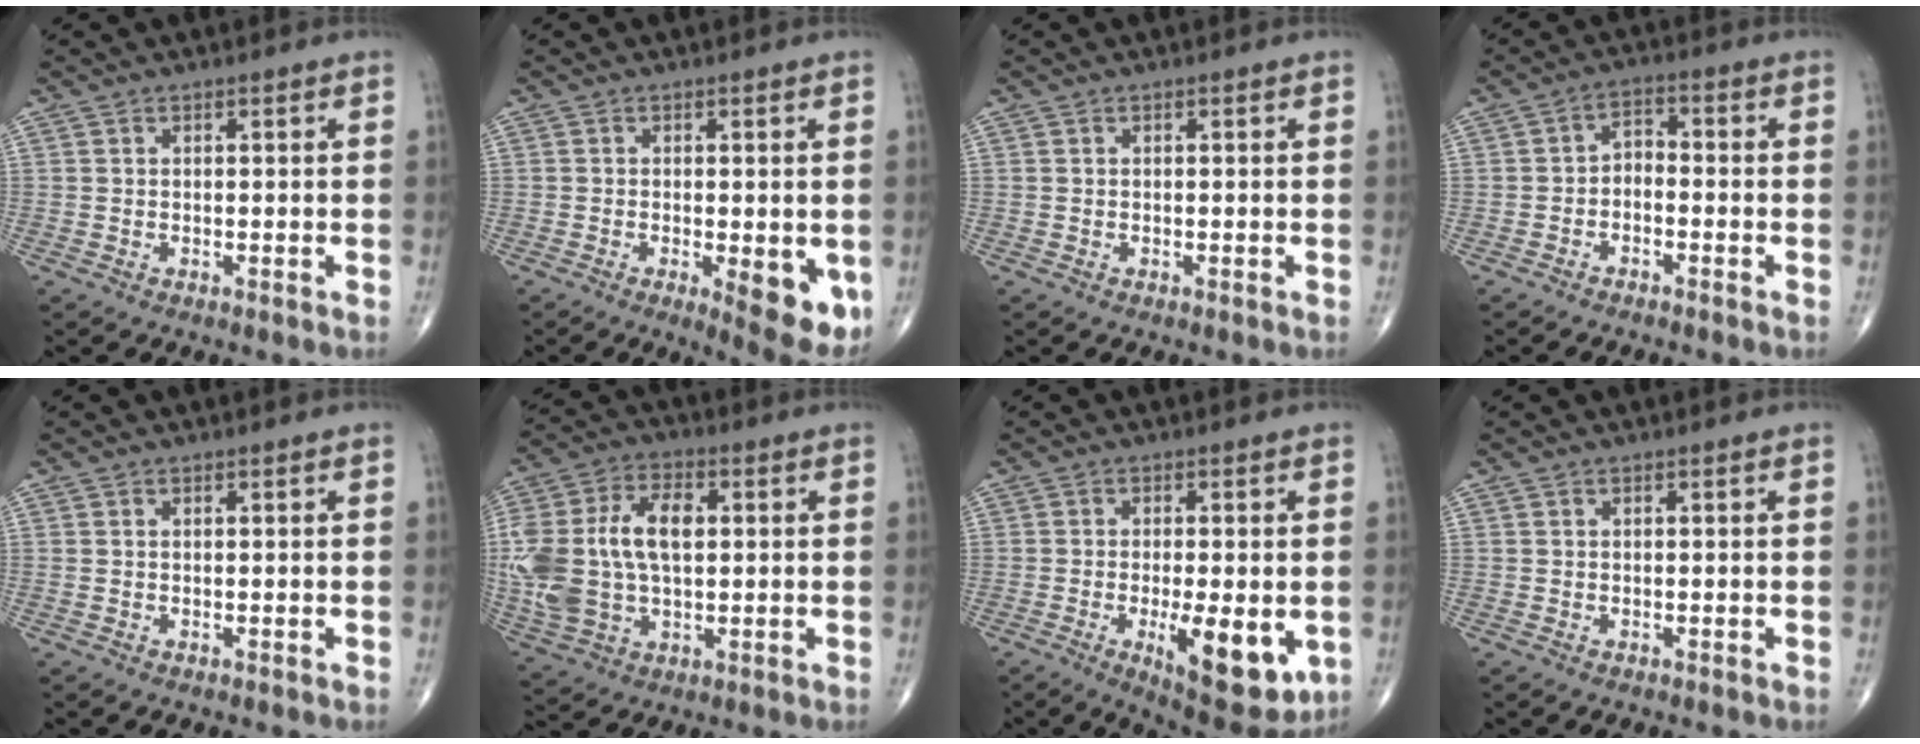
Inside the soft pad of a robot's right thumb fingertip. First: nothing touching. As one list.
[{"total": 8.5, "force": [-2.3, 2.9, 7.7], "torque": [-0.094, -0.017, -0.026]}, {"total": 0.0}, {"total": 3.4, "force": [-1.5, 2.2, 2.2], "torque": [-0.025, 0.029, -0.036]}, {"total": 0.0}, {"total": 19.4, "force": [1.4, 11.9, 15.2], "torque": [-0.331, 0.012, 0.031]}, {"total": 13.3, "force": [-3.4, 4.9, 11.9], "torque": [-0.158, -0.022, -0.039]}, {"total": 0.0}]